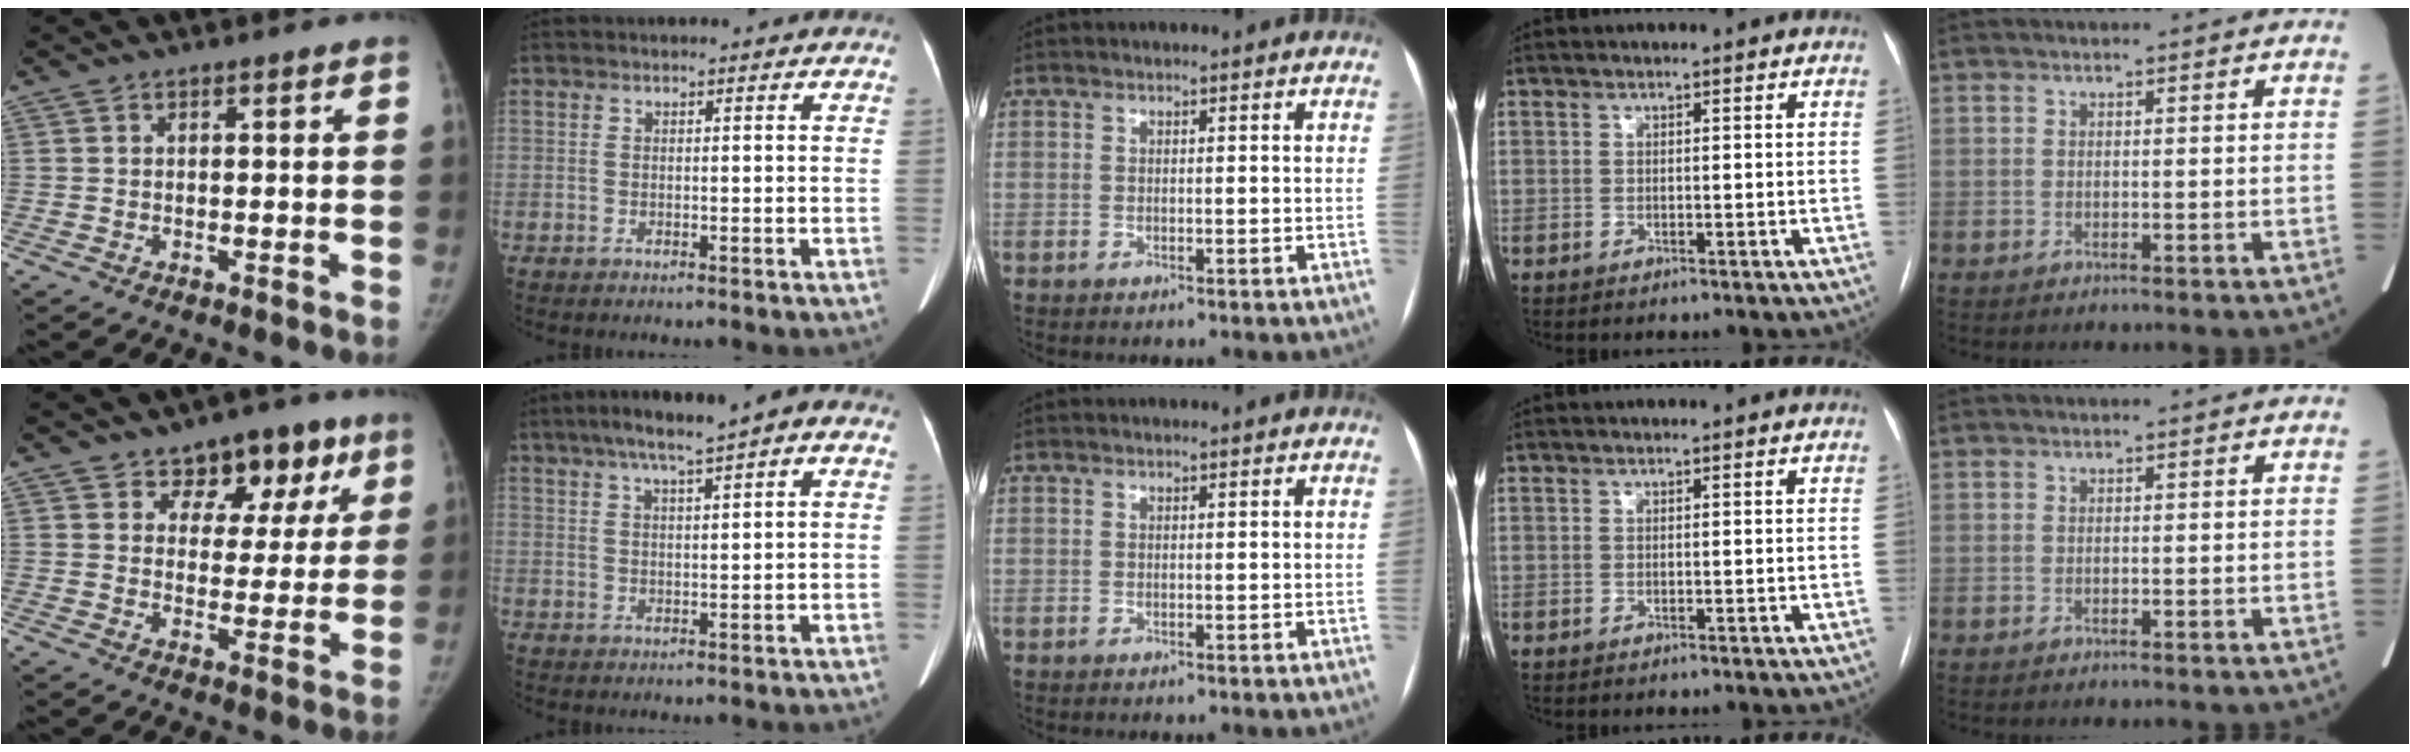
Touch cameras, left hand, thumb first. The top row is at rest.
{"thumb": {"total": 10.4, "force": [6.1, 7.0, 4.6], "torque": [-0.003, -0.019, 0.083]}, "index": {"total": 8.0, "force": [4.4, 0.8, 6.7], "torque": [-0.105, 0.034, 0.067]}}